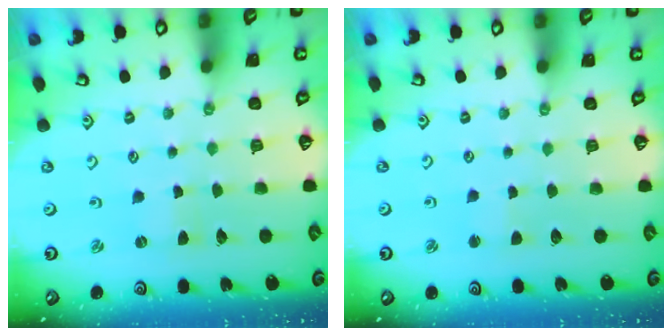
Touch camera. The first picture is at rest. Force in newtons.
{"total": 1.8, "press": 1.8, "slide": 0.2}